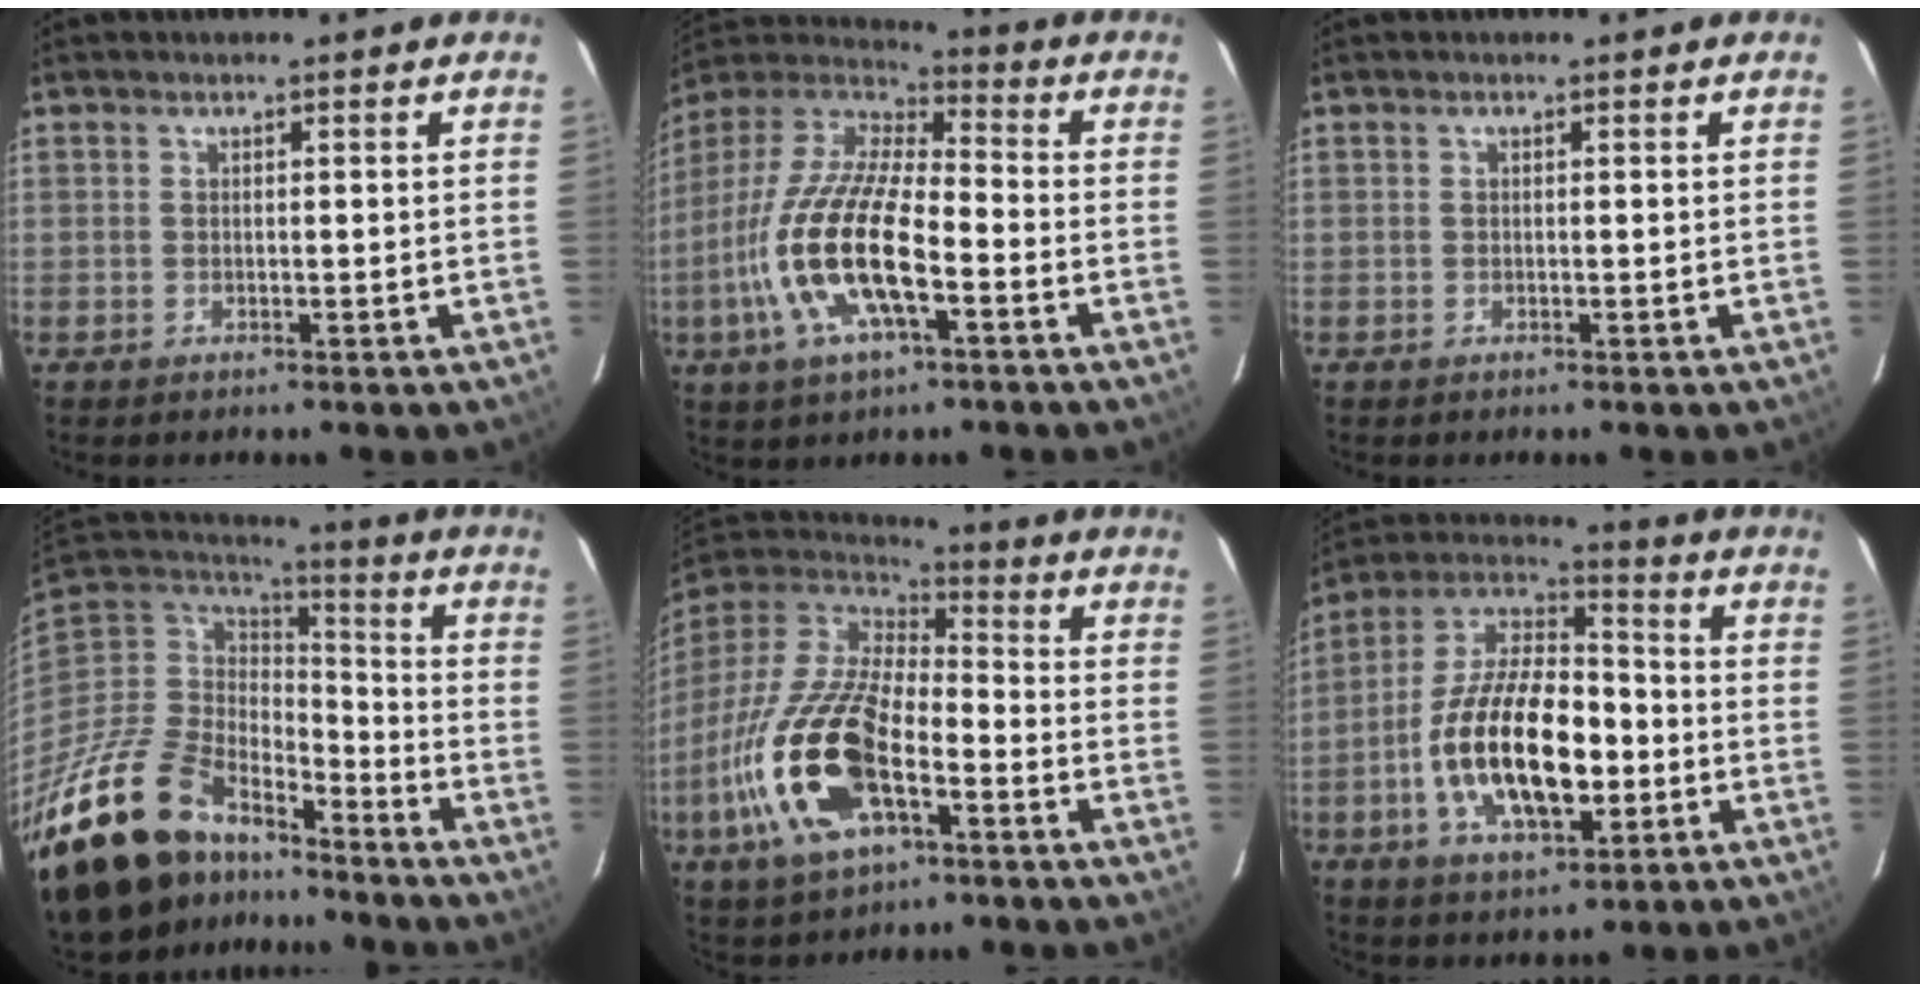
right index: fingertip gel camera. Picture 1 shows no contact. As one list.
[{"total": 19.2, "force": [-6.4, 6.6, 16.9], "torque": [-0.348, -0.017, -0.127]}, {"total": 0.0}, {"total": 26.9, "force": [-19.8, 13.0, 12.6], "torque": [-0.270, -0.013, -0.323]}, {"total": 22.5, "force": [-8.8, 10.2, 18.0], "torque": [-0.382, -0.039, -0.165]}, {"total": 19.7, "force": [-4.5, 9.4, 16.8], "torque": [-0.329, 0.005, -0.078]}]